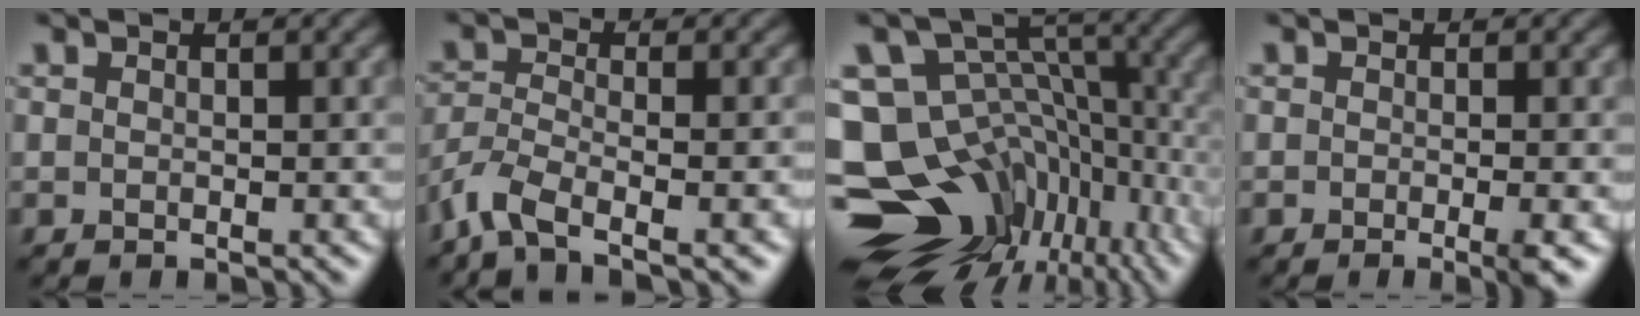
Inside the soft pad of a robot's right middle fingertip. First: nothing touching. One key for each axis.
{"total": 5.8, "fx": -4.0, "fy": 1.6, "fz": 3.9, "tx": -0.083, "ty": -0.011, "tz": -0.086}
{"total": 17.6, "fx": -7.3, "fy": 12.5, "fz": 9.9, "tx": -0.194, "ty": 0.007, "tz": -0.078}
{"total": 2.0, "fx": -0.8, "fy": 0.3, "fz": 1.8, "tx": -0.027, "ty": -0.007, "tz": -0.013}